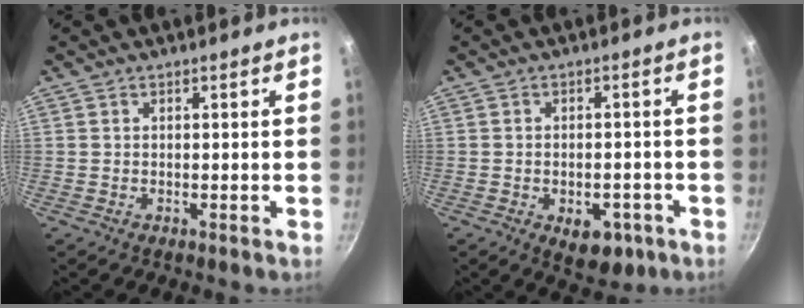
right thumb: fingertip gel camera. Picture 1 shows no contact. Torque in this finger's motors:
{"motor_torque": [-0.21, 0.19, -0.17, 0.17, 0.15]}